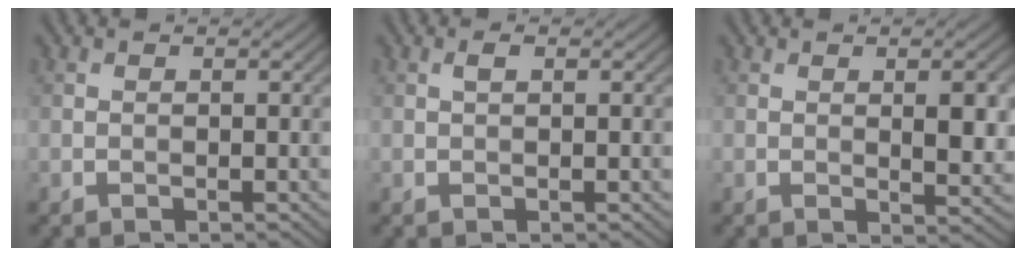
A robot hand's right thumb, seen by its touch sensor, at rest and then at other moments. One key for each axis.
{"total": 1.0, "fx": 0.3, "fy": 0.3, "fz": 0.9, "tx": -0.018, "ty": 0.001, "tz": 0.005}
{"total": 4.4, "fx": 0.7, "fy": 1.7, "fz": 4.1, "tx": -0.063, "ty": -0.001, "tz": 0.016}